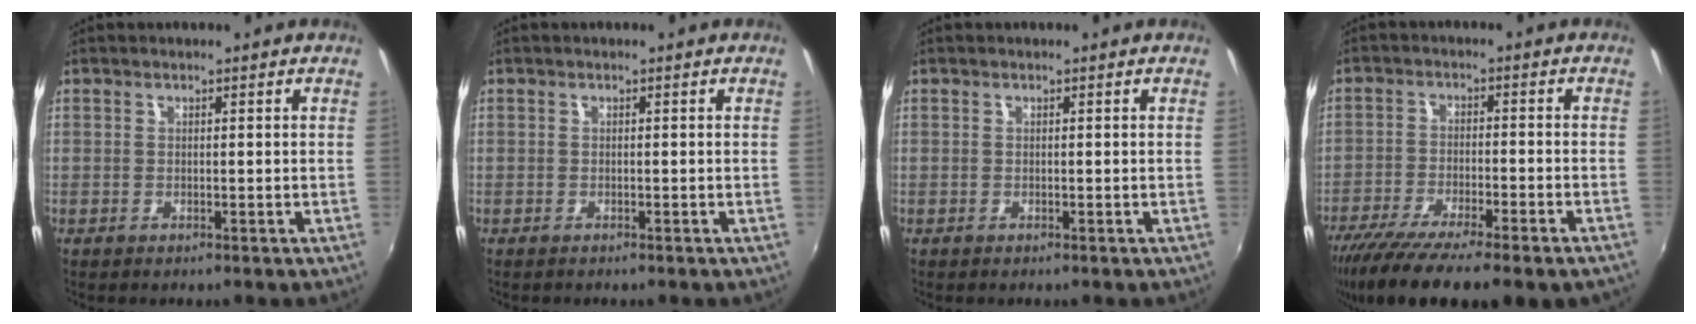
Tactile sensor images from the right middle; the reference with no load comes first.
{"total": 0.6, "force": [-0.5, 0.3, 0.0], "torque": [-0.003, -0.004, -0.010]}
{"total": 0.0}
{"total": 16.0, "force": [-12.4, 2.5, 9.9], "torque": [-0.191, -0.060, -0.198]}